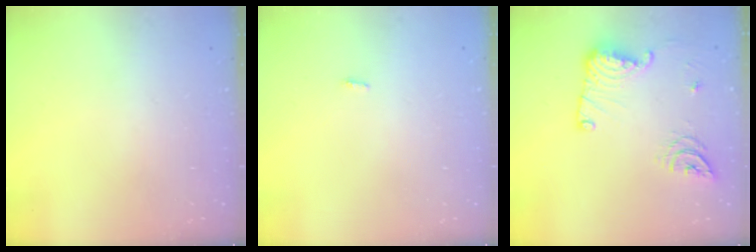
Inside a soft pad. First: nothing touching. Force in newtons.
{"total": 2.8, "press": 1.8, "slide": 2.2}
{"total": 14.3, "press": 14.2, "slide": 1.4}